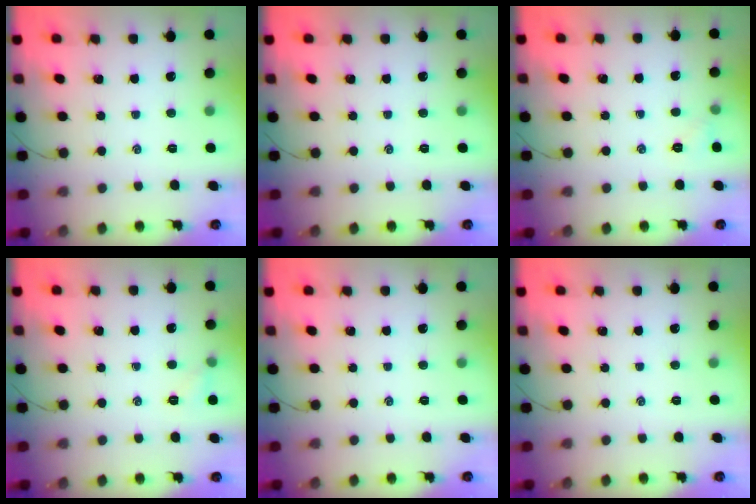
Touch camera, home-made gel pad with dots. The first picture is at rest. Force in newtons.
{"total": 0.0}
{"total": 3.9, "press": 3.7, "slide": 1.2}
{"total": 4.1, "press": 3.9, "slide": 1.3}
{"total": 0.0}
{"total": 0.0}